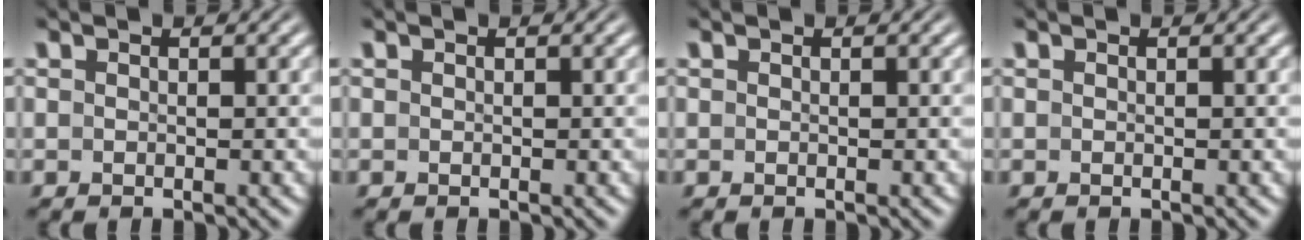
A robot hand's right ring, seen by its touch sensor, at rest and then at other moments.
{"total": 0.0}
{"total": 0.0}
{"total": 0.0}